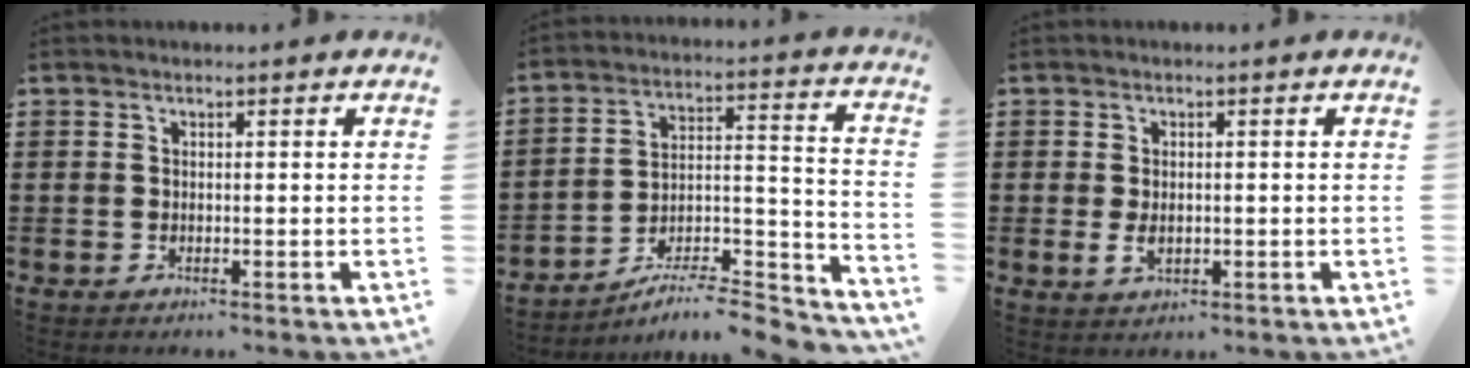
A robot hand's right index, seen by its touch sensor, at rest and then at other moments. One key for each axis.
{"total": 6.6, "fx": -6.0, "fy": 0.8, "fz": 2.6, "tx": -0.036, "ty": -0.003, "tz": -0.119}
{"total": 2.3, "fx": -0.1, "fy": 1.4, "fz": 1.8, "tx": -0.037, "ty": 0.002, "tz": -0.002}